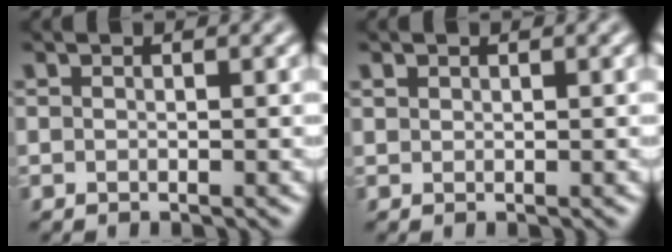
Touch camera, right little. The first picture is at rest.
{"total": 0.6, "force": [0.4, 0.3, 0.1], "torque": [-0.003, 0.000, 0.011]}